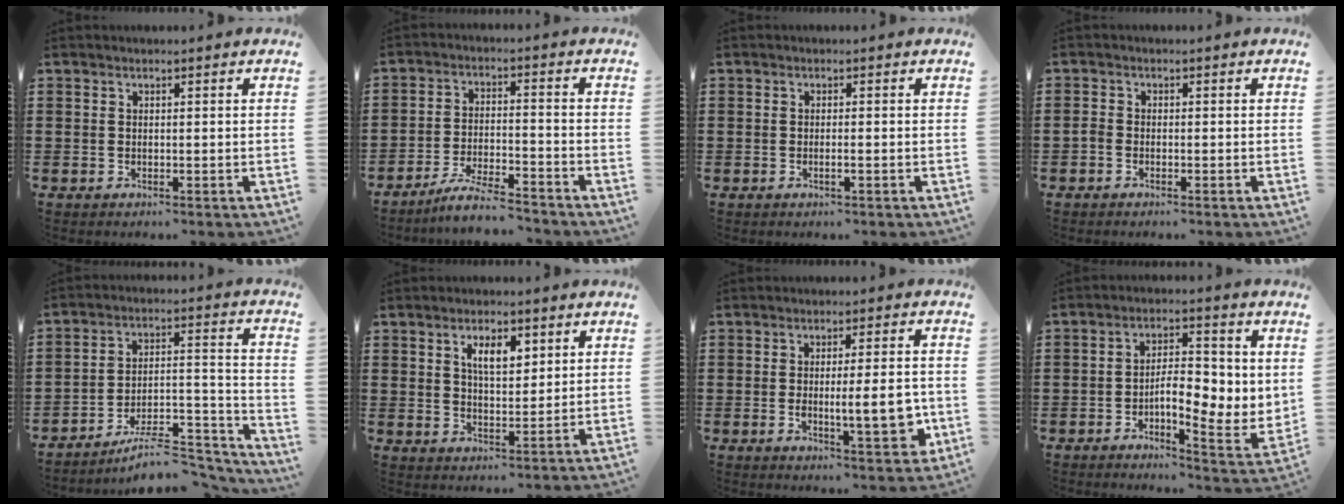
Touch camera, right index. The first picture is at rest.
{"total": 6.0, "force": [-5.5, 0.1, 2.2], "torque": [-0.050, -0.005, -0.108]}
{"total": 0.7, "force": [-0.4, 0.0, 0.6], "torque": [-0.010, -0.003, -0.006]}
{"total": 1.1, "force": [-0.8, 0.6, 0.4], "torque": [-0.018, -0.003, -0.018]}
{"total": 8.9, "force": [-7.6, 2.2, 4.1], "torque": [-0.051, 0.020, -0.141]}
{"total": 5.1, "force": [2.4, 2.2, 4.0], "torque": [-0.070, 0.003, 0.038]}
{"total": 8.6, "force": [-1.1, 2.3, 8.2], "torque": [-0.112, -0.011, -0.018]}
{"total": 6.9, "force": [0.1, 3.1, 6.1], "torque": [-0.096, -0.012, -0.008]}